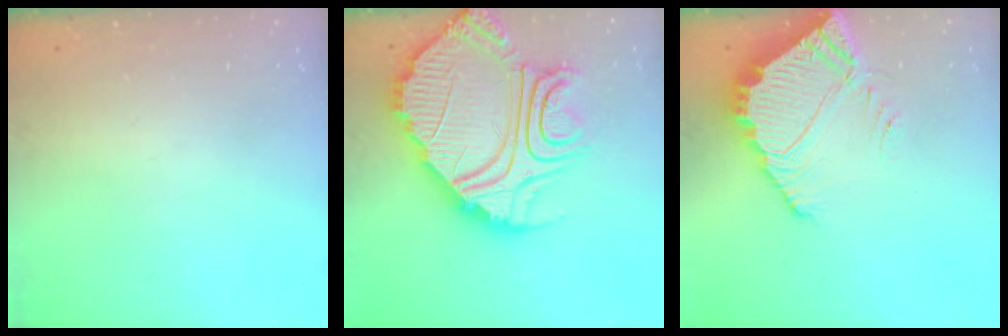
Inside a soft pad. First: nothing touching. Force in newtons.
{"total": 27.9, "press": 27.8, "slide": 2.5}
{"total": 7.2, "press": 7.2, "slide": 0.6}